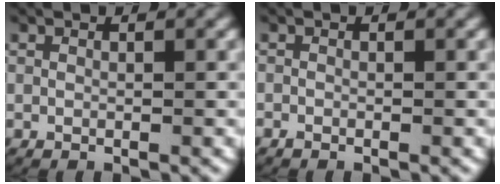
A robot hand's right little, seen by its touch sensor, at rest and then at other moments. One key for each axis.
{"total": 0.7, "fx": -0.6, "fy": 0.3, "fz": 0.2, "tx": -0.005, "ty": -0.003, "tz": -0.013}